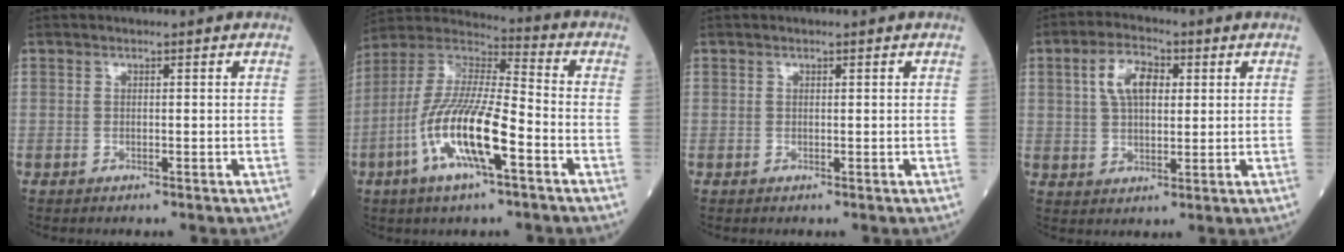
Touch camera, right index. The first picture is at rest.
{"total": 15.6, "force": [-5.7, 2.8, 14.3], "torque": [-0.292, -0.008, -0.110]}
{"total": 0.0}
{"total": 7.4, "force": [2.3, 3.7, 5.9], "torque": [-0.117, 0.017, 0.043]}